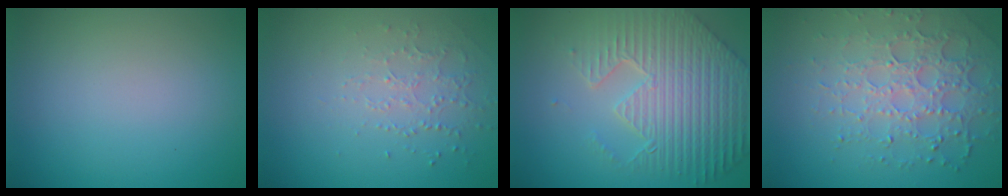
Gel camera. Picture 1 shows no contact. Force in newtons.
{"total": 1.3, "press": 1.0, "slide": 0.8}
{"total": 8.5, "press": 6.1, "slide": 5.8}
{"total": 4.9, "press": 4.3, "slide": 2.5}